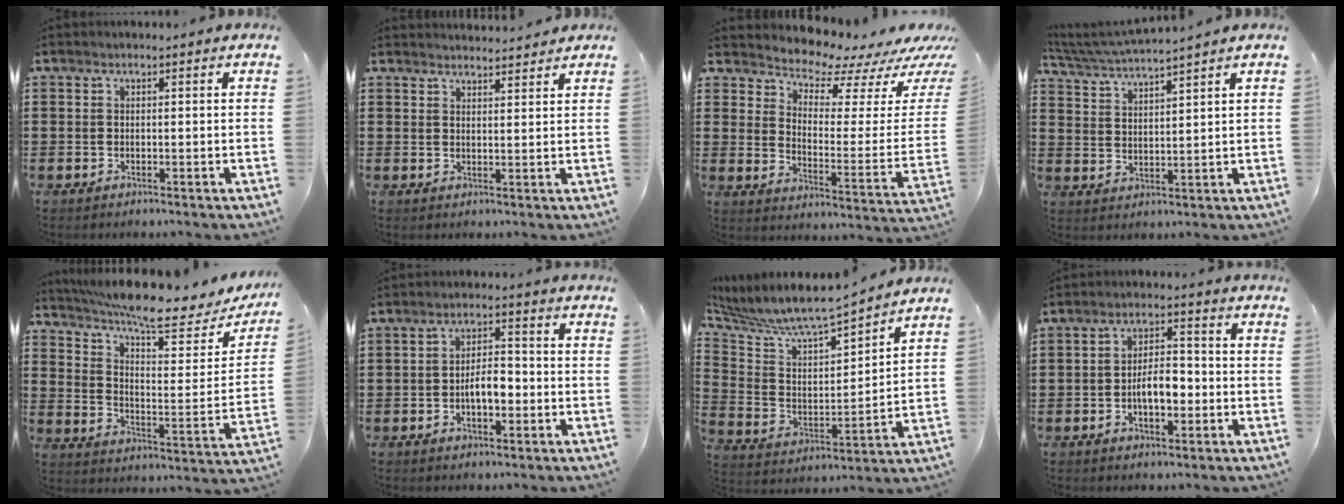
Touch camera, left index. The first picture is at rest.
{"total": 2.4, "force": [2.4, 0.0, 0.0], "torque": [-0.006, -0.005, 0.047]}
{"total": 5.9, "force": [5.8, 1.0, 1.0], "torque": [-0.039, -0.059, 0.095]}
{"total": 3.9, "force": [3.7, -0.9, 0.9], "torque": [-0.034, -0.023, 0.062]}
{"total": 9.7, "force": [8.4, 0.8, 4.7], "torque": [-0.110, -0.055, 0.144]}
{"total": 4.8, "force": [-1.2, 2.2, 4.1], "torque": [-0.071, 0.005, -0.027]}
{"total": 7.1, "force": [6.7, 0.8, 2.2], "torque": [-0.076, -0.054, 0.109]}
{"total": 5.6, "force": [-1.4, 2.6, 4.7], "torque": [-0.075, 0.008, -0.028]}